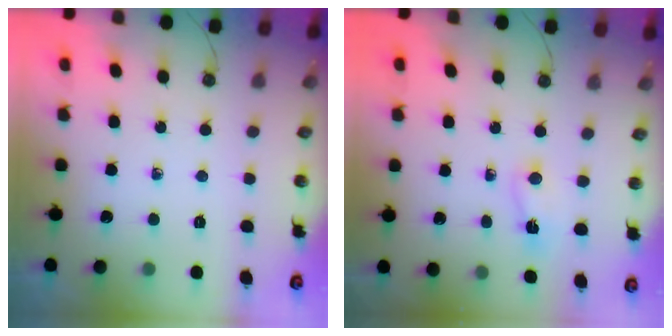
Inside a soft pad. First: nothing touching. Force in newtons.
{"total": 2.0, "press": 1.6, "slide": 1.2}